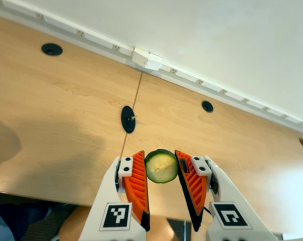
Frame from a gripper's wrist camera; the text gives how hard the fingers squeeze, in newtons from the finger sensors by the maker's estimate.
{"total": 8.1, "left": 8.1, "right": 8.1}